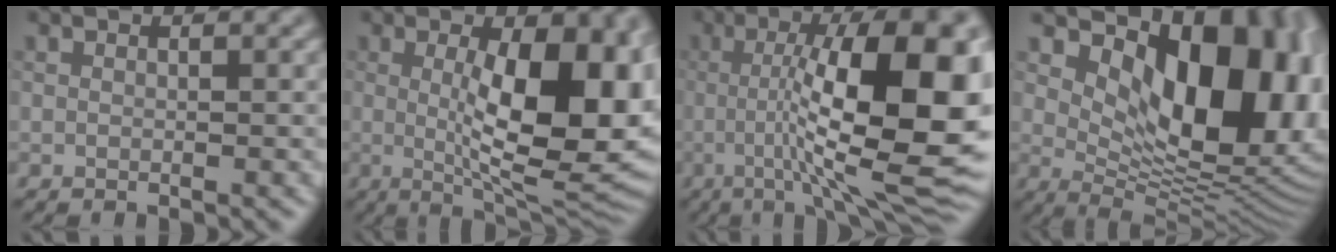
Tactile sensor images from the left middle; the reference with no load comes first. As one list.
[{"total": 12.8, "force": [0.8, 4.6, 11.9], "torque": [-0.156, -0.005, 0.015]}, {"total": 14.8, "force": [-0.8, 3.4, 14.4], "torque": [-0.207, 0.022, -0.014]}, {"total": 14.3, "force": [4.2, 7.8, 11.3], "torque": [-0.137, -0.007, 0.078]}]